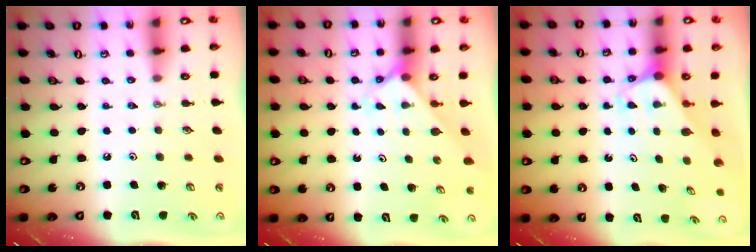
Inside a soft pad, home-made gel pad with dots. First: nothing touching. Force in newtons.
{"total": 2.5, "press": 2.5, "slide": 0.2}
{"total": 1.8, "press": 1.8, "slide": 0.1}